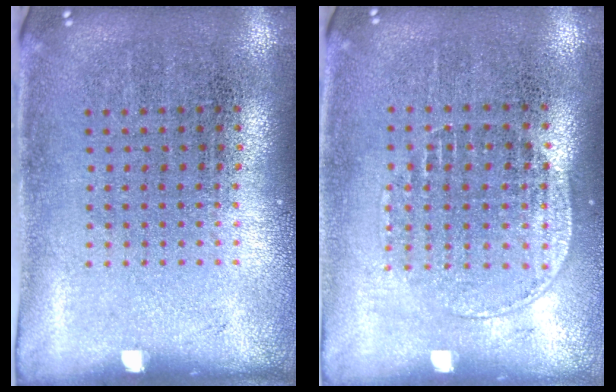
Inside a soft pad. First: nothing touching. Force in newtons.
{"total": 1.2, "press": 1.0, "slide": 0.5}